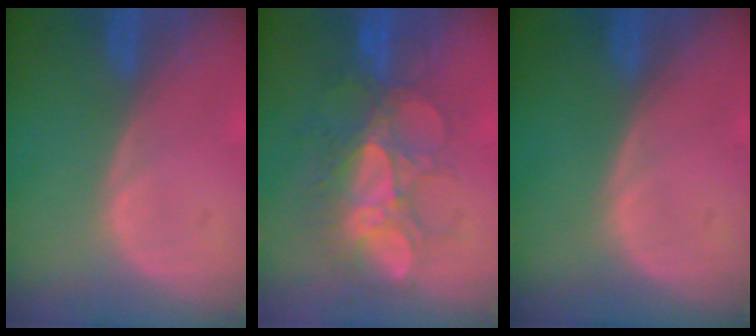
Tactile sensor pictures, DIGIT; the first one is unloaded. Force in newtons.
{"total": 9.2, "press": 8.8, "slide": 2.5}
{"total": 0.0}